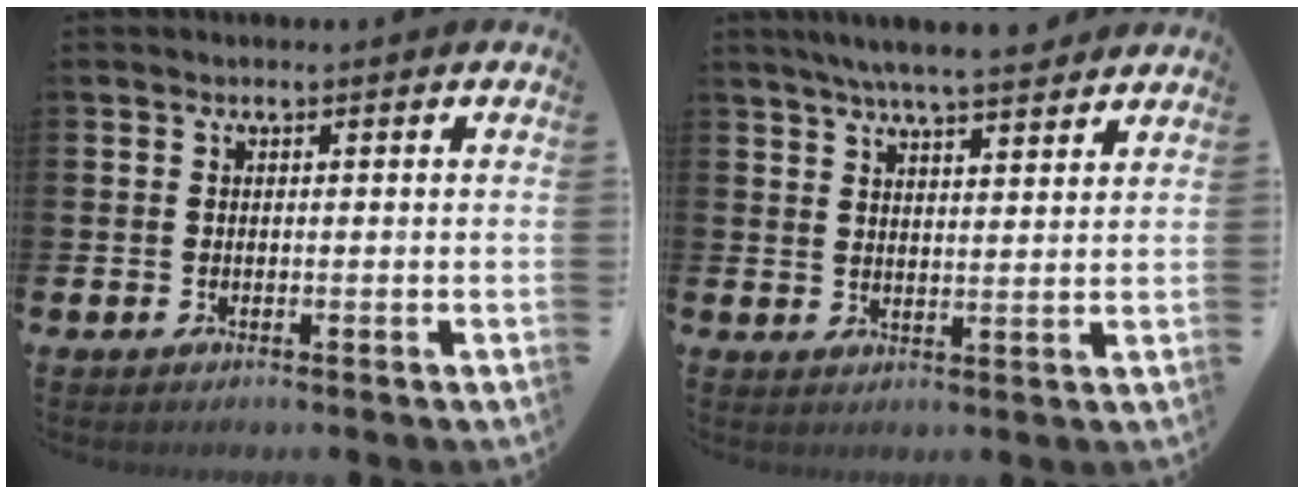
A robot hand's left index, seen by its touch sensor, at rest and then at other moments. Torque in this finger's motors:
{"motor_torque": [1.10, -1.04, 0.90, 0.21]}